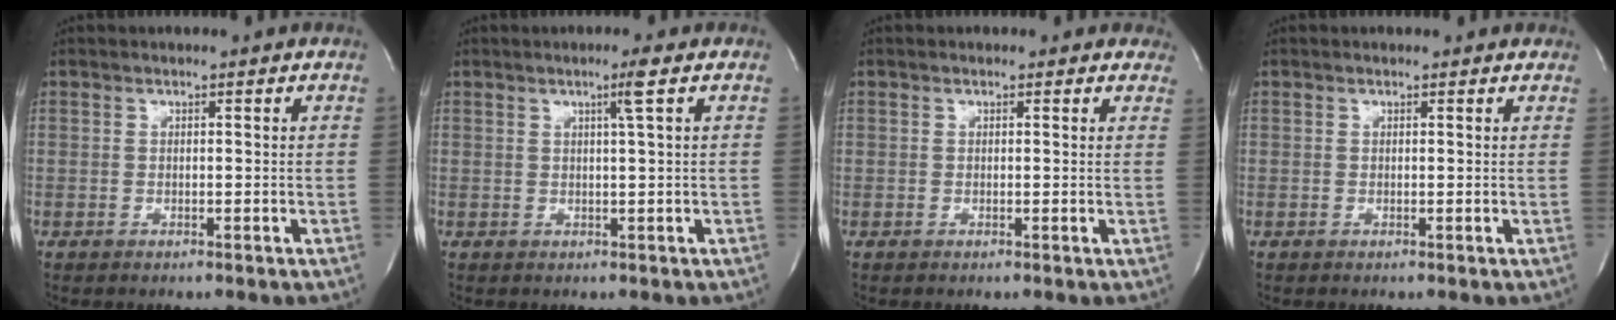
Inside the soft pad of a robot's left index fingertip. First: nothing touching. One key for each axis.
{"total": 2.3, "fx": 0.9, "fy": -0.8, "fz": 1.9, "tx": -0.038, "ty": -0.007, "tz": 0.019}
{"total": 2.4, "fx": 2.0, "fy": 1.3, "fz": 0.2, "tx": 0.010, "ty": -0.003, "tz": 0.004}
{"total": 1.6, "fx": 1.4, "fy": 0.6, "fz": 0.2, "tx": -0.009, "ty": 0.005, "tz": 0.007}